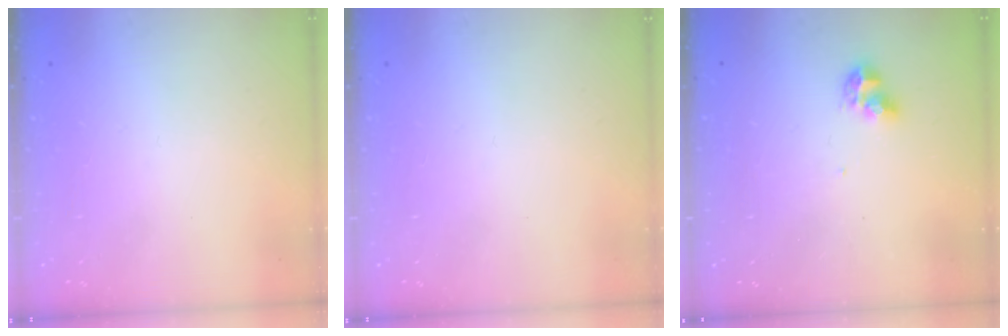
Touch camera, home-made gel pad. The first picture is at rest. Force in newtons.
{"total": 0.0}
{"total": 6.6, "press": 6.5, "slide": 0.4}